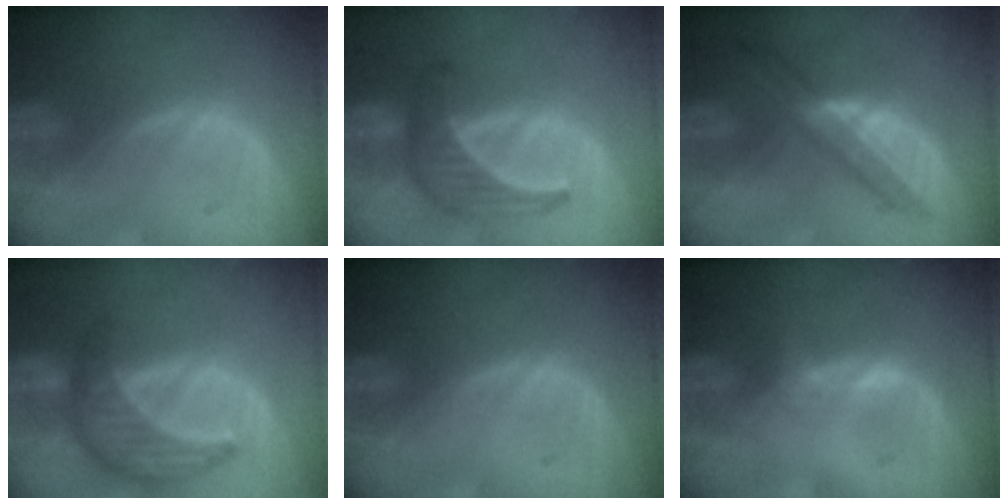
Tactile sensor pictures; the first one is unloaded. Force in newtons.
{"total": 6.3, "press": 6.1, "slide": 1.9}
{"total": 5.7, "press": 5.5, "slide": 1.3}
{"total": 8.6, "press": 7.7, "slide": 3.8}
{"total": 0.0}
{"total": 1.3, "press": 1.2, "slide": 0.5}